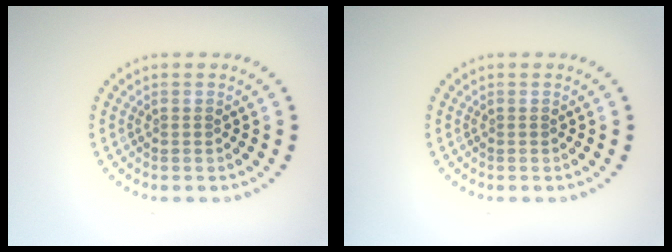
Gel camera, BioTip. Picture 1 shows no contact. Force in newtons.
{"total": 0.0}